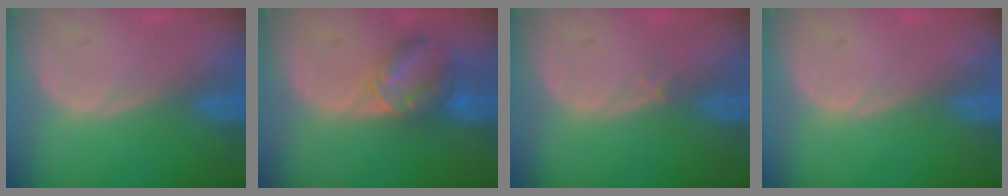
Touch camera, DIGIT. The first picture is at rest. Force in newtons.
{"total": 7.1, "press": 6.2, "slide": 3.6}
{"total": 0.7, "press": 0.7, "slide": 0.1}
{"total": 0.0}